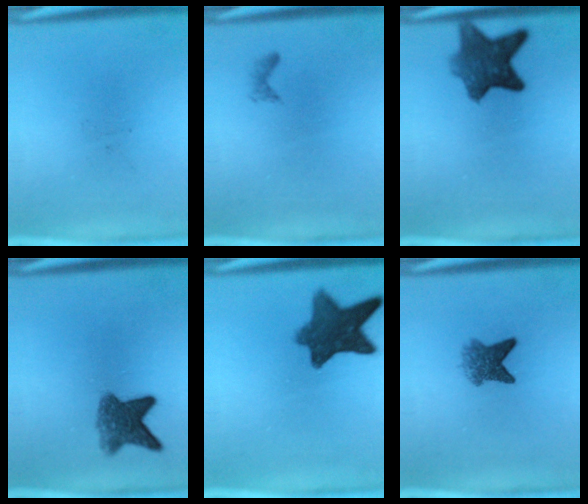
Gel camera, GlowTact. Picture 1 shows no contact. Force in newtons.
{"total": 0.6}
{"total": 8.3}
{"total": 6.0}
{"total": 9.8}
{"total": 4.2}